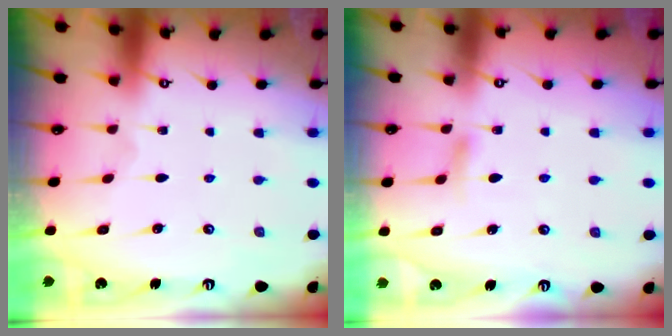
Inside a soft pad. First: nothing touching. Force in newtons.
{"total": 6.5, "press": 6.5, "slide": 0.7}